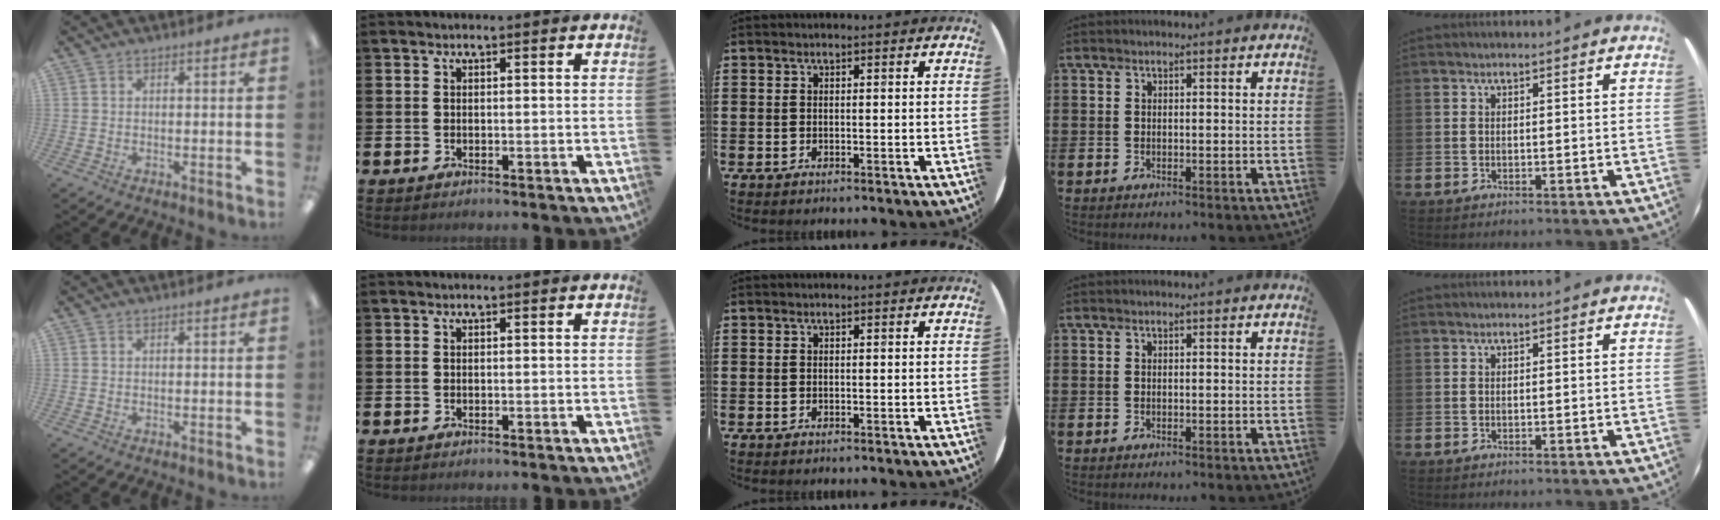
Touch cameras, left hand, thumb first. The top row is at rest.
{}